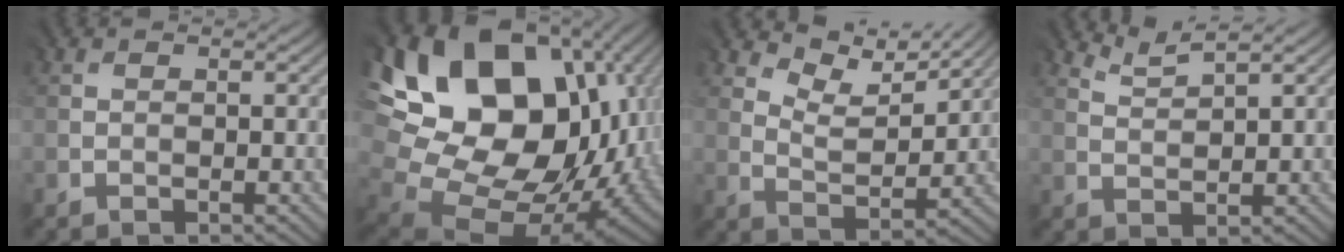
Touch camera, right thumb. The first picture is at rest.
{"total": 22.1, "force": [5.9, 16.2, 13.9], "torque": [-0.304, -0.010, 0.153]}
{"total": 6.5, "force": [5.8, 1.5, 2.4], "torque": [-0.057, -0.001, 0.108]}
{"total": 2.3, "force": [2.3, -0.4, 0.2], "torque": [-0.008, 0.000, 0.056]}